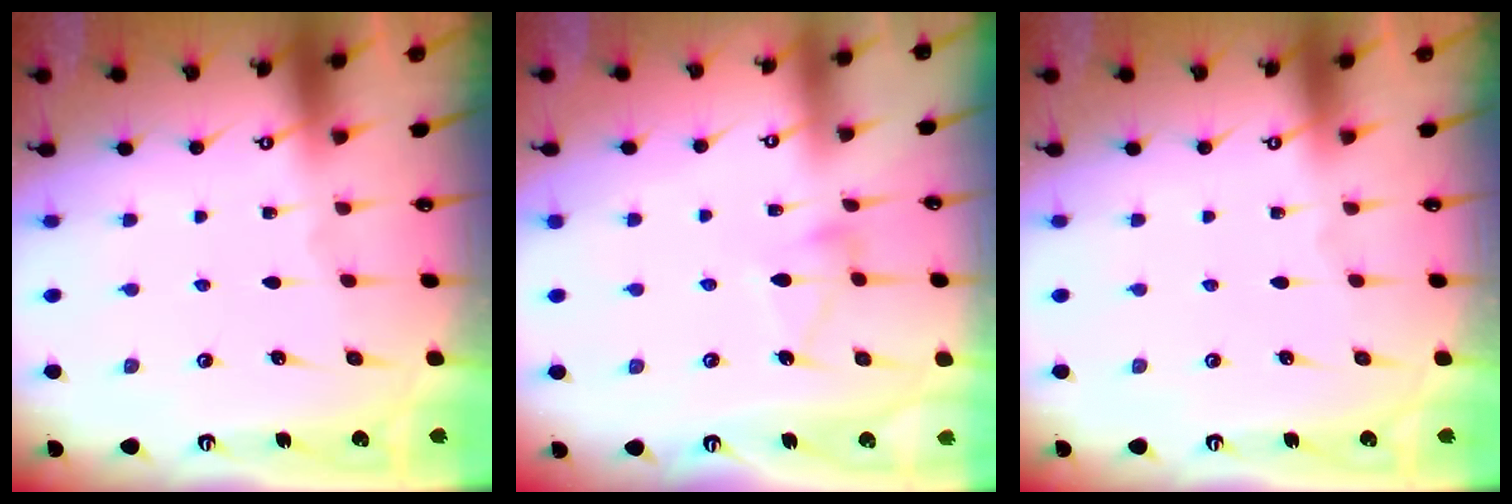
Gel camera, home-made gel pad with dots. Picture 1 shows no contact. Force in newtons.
{"total": 5.0, "press": 4.9, "slide": 0.1}
{"total": 0.0}